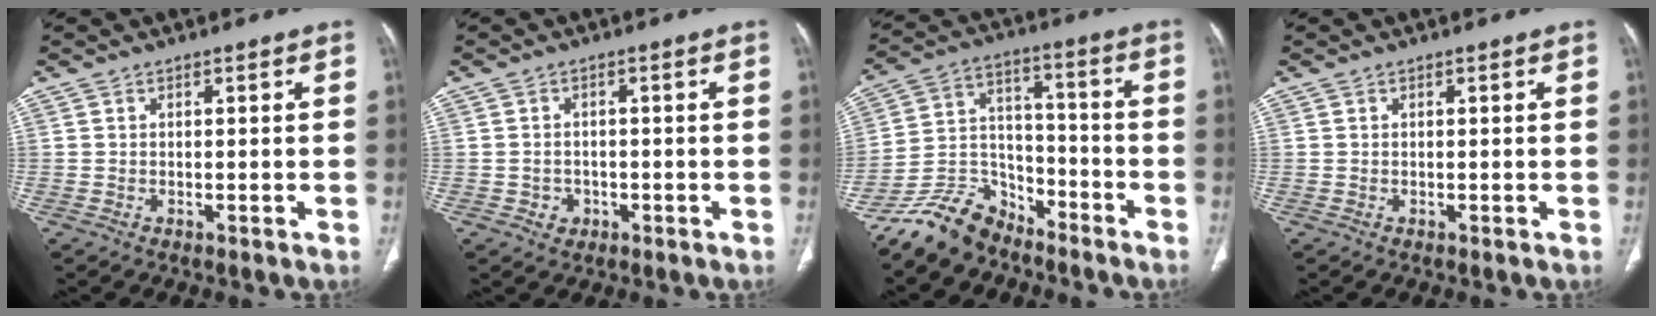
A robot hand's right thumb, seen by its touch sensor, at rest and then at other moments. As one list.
[{"total": 2.5, "force": [-0.8, 2.2, 0.7], "torque": [0.001, 0.008, -0.008]}, {"total": 11.0, "force": [-9.3, 5.5, 1.9], "torque": [-0.016, 0.086, -0.180]}, {"total": 0.0}]